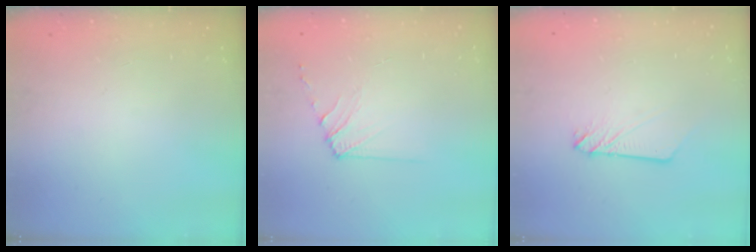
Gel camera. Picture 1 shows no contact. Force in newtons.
{"total": 6.8, "press": 6.7, "slide": 0.8}
{"total": 3.0, "press": 3.0, "slide": 0.2}